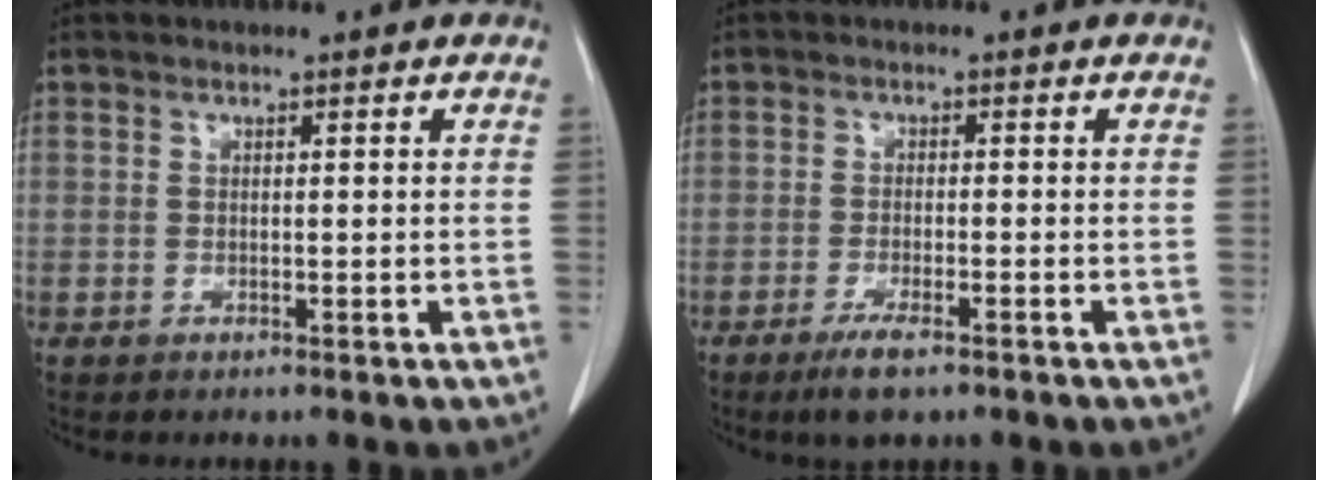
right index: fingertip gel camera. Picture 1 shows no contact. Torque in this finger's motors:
{"motor_torque": [0.56, -0.53, 0.04, 0.02]}